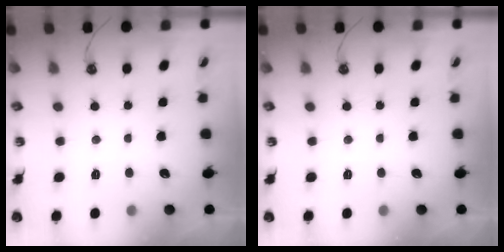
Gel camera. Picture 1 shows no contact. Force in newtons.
{"total": 0.0}